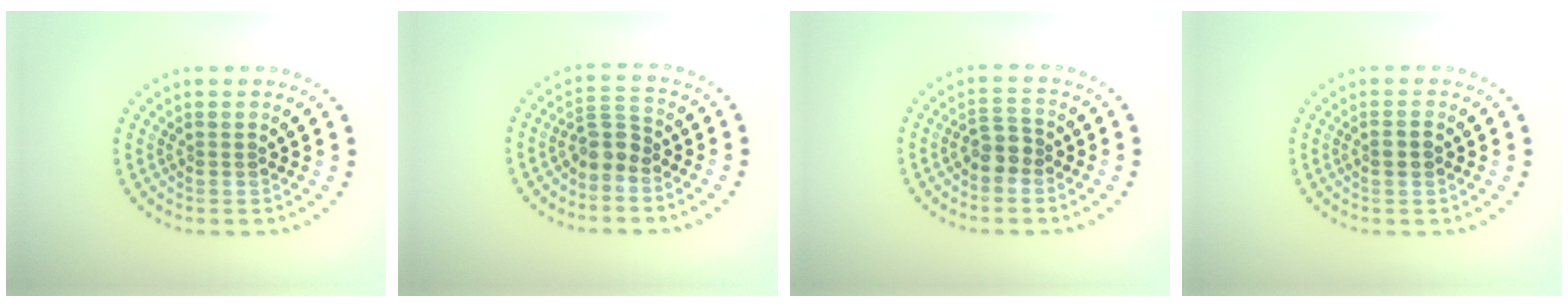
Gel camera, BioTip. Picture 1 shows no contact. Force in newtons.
{"total": 2.3, "press": 1.9, "slide": 1.3}
{"total": 1.9, "press": 1.8, "slide": 0.8}
{"total": 1.1, "press": 1.1, "slide": 0.3}